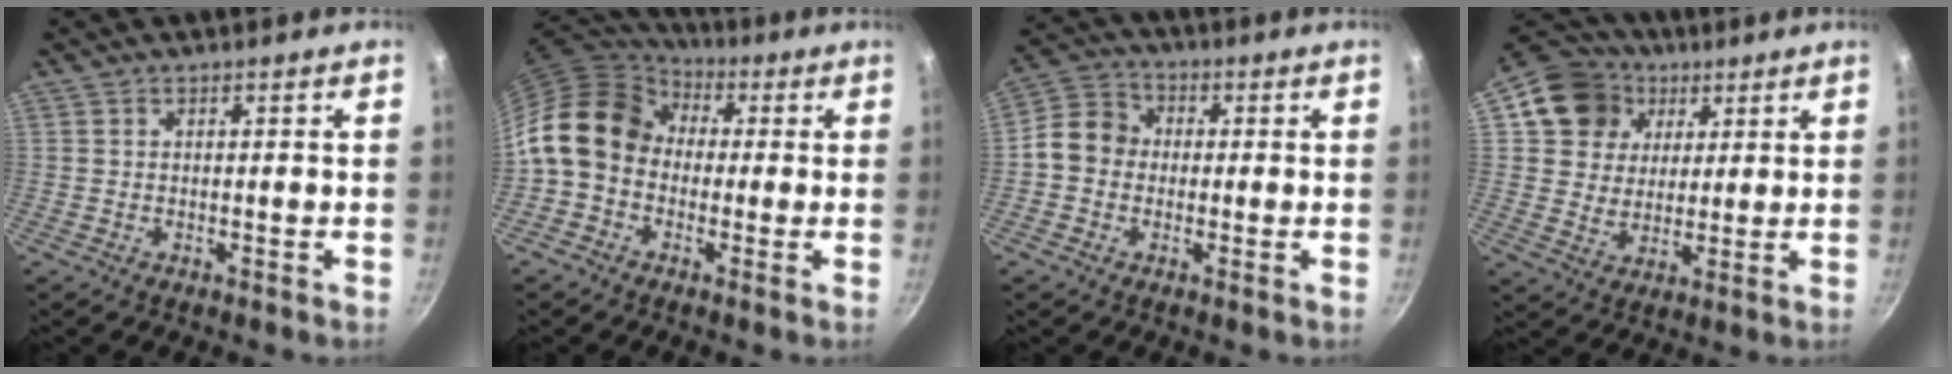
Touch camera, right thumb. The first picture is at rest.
{"total": 14.2, "force": [0.5, 11.4, 8.4], "torque": [-0.129, 0.041, -0.013]}
{"total": 7.6, "force": [-0.6, 6.6, 3.7], "torque": [-0.042, 0.019, -0.035]}
{"total": 12.9, "force": [4.7, 11.0, 4.7], "torque": [-0.051, 0.007, 0.075]}